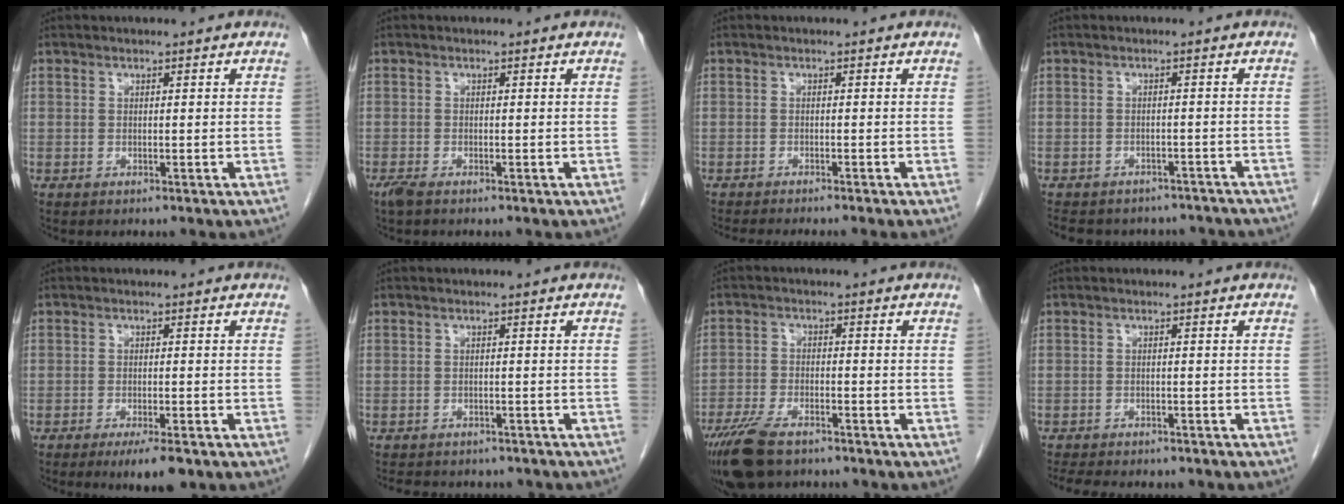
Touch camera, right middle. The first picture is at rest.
{"total": 1.7, "force": [-1.2, 0.4, 1.0], "torque": [-0.028, -0.006, -0.024]}
{"total": 6.1, "force": [-5.4, -0.3, 2.8], "torque": [-0.015, -0.012, -0.080]}
{"total": 13.8, "force": [-12.1, 5.8, 3.6], "torque": [-0.071, 0.014, -0.132]}
{"total": 5.0, "force": [-3.2, 0.8, 3.7], "torque": [-0.054, -0.010, -0.045]}
{"total": 10.9, "force": [-9.3, 4.2, 3.8], "torque": [-0.068, 0.007, -0.103]}
{"total": 9.3, "force": [-6.9, 3.5, 5.2], "torque": [-0.099, -0.014, -0.120]}
{"total": 11.1, "force": [-9.4, 3.4, 4.8], "torque": [-0.076, 0.000, -0.116]}